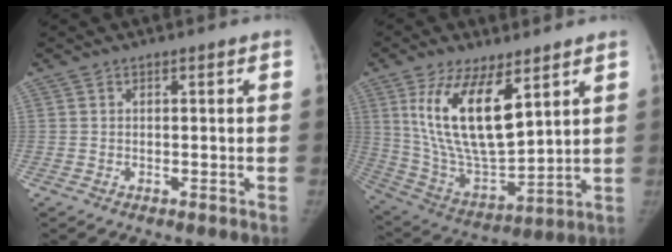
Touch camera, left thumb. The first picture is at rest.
{"total": 18.4, "force": [7.7, 7.5, 15.0], "torque": [-0.264, -0.039, 0.159]}